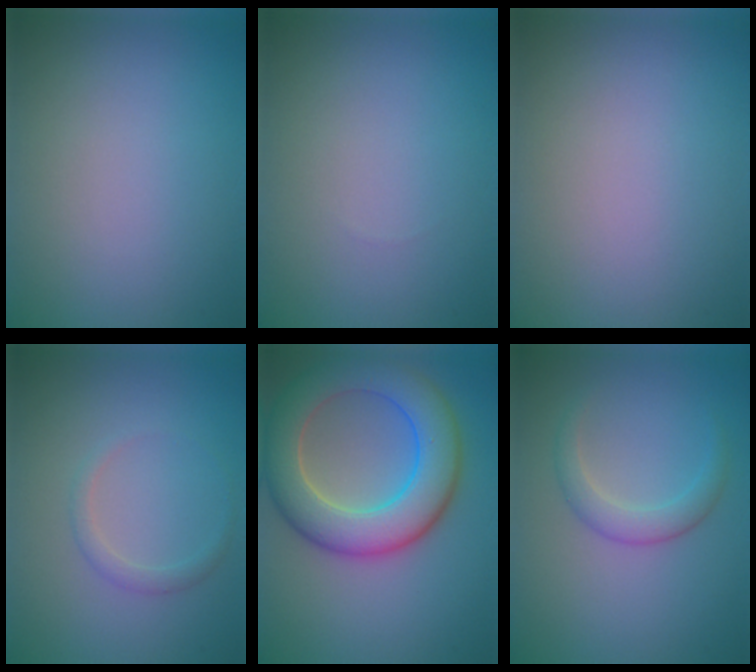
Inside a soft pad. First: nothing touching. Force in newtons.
{"total": 0.0}
{"total": 0.0}
{"total": 1.2, "press": 1.2, "slide": 0.1}
{"total": 8.8, "press": 8.8, "slide": 0.6}
{"total": 2.3, "press": 2.3, "slide": 0.1}